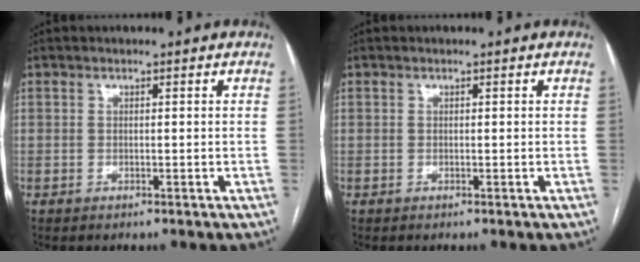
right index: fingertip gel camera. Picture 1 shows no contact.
{"total": 0.0}